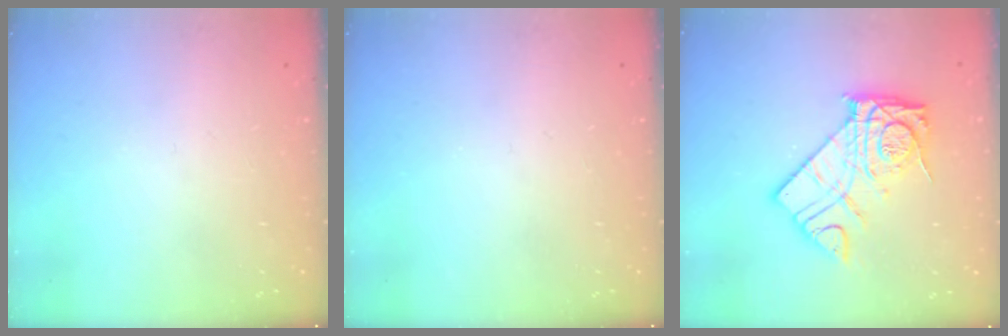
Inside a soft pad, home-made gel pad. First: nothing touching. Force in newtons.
{"total": 0.0}
{"total": 15.6, "press": 15.5, "slide": 1.3}